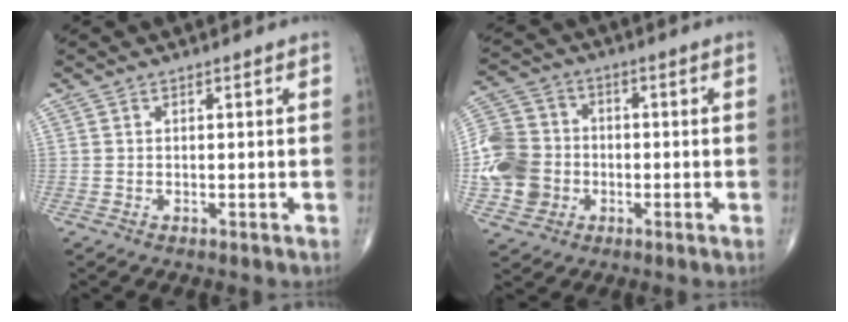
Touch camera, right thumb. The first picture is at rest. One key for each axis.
{"total": 11.6, "fx": -2.2, "fy": 10.2, "fz": 5.0, "tx": -0.085, "ty": 0.017, "tz": -0.047}